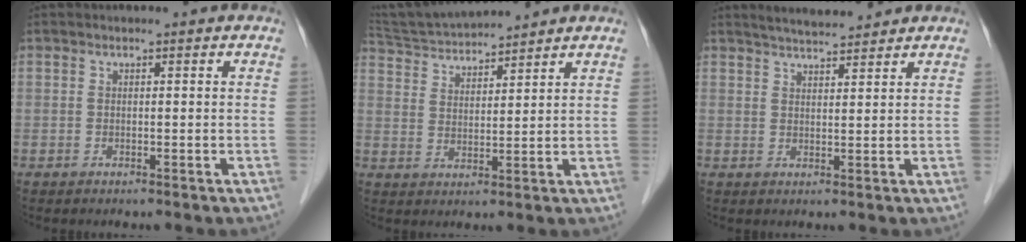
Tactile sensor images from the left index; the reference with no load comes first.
{"total": 9.3, "force": [8.8, 0.4, 2.8], "torque": [-0.061, 0.022, 0.161]}
{"total": 4.4, "force": [4.1, 0.4, 1.5], "torque": [-0.027, 0.013, 0.067]}